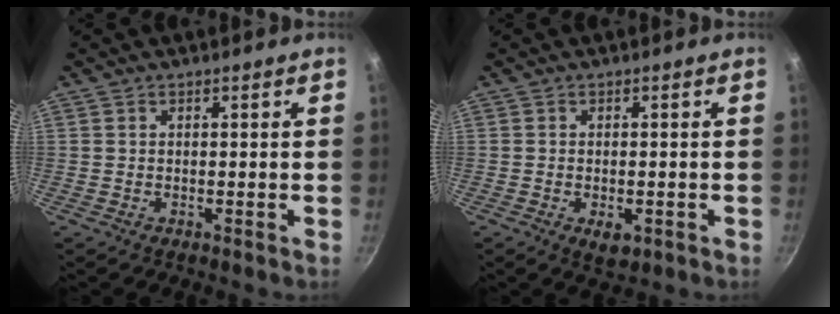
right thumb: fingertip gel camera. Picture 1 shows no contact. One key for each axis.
{"total": 3.4, "fx": -1.1, "fy": 1.9, "fz": 2.7, "tx": -0.034, "ty": -0.004, "tz": -0.012}